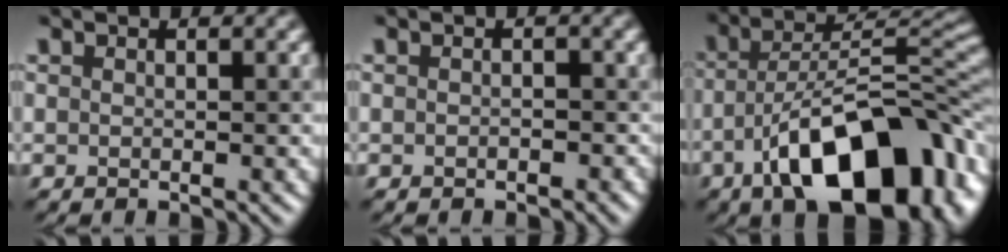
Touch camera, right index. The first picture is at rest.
{"total": 0.8, "force": [-0.3, 0.6, 0.4], "torque": [-0.004, -0.003, -0.004]}
{"total": 14.2, "force": [-6.5, 6.3, 10.9], "torque": [-0.150, -0.001, -0.105]}